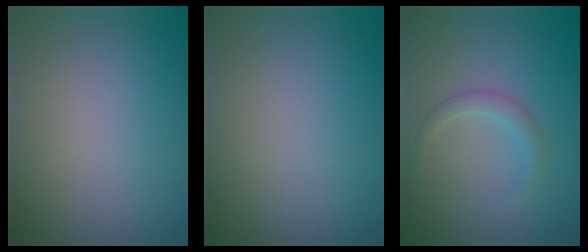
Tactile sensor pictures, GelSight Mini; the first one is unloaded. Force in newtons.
{"total": 0.0}
{"total": 1.7, "press": 1.7, "slide": 0.1}